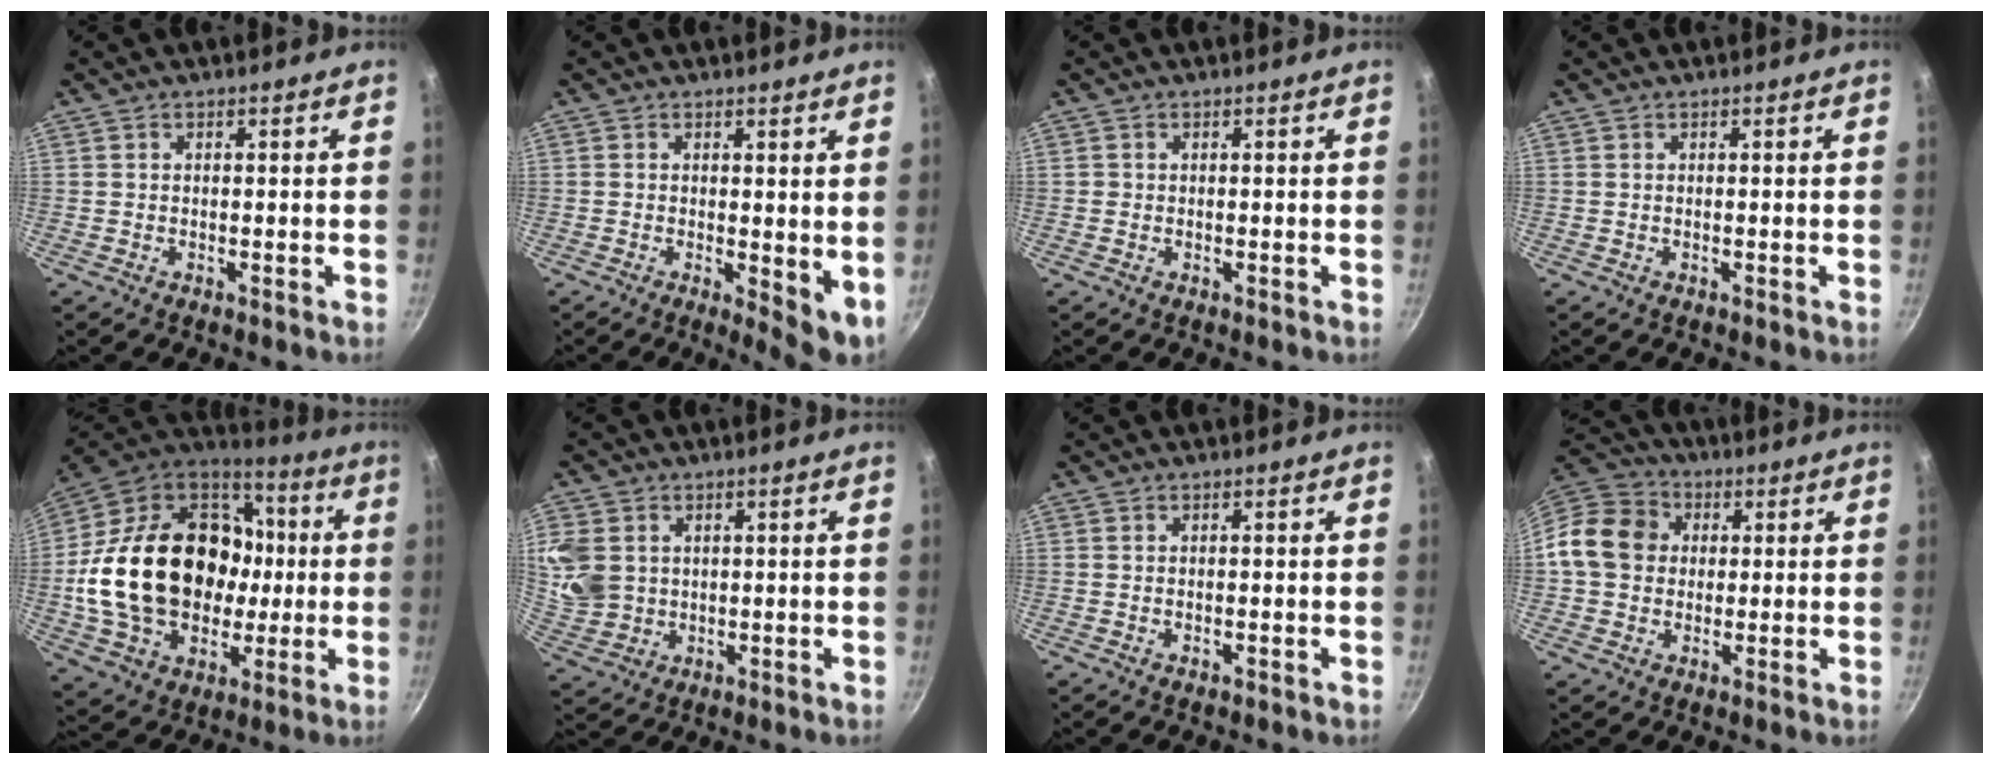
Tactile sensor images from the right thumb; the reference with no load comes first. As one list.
[{"total": 5.8, "force": [0.2, 2.3, 5.4], "torque": [-0.067, -0.010, 0.005]}, {"total": 0.5, "force": [0.0, 0.5, 0.1], "torque": [0.000, 0.002, -0.001]}, {"total": 0.0}, {"total": 31.4, "force": [-0.2, 22.9, 21.4], "torque": [-0.369, 0.040, 0.014]}, {"total": 11.4, "force": [2.1, 9.5, 5.8], "torque": [-0.122, -0.011, 0.050]}, {"total": 0.7, "force": [-0.3, 0.3, 0.5], "torque": [-0.007, 0.002, -0.004]}, {"total": 12.1, "force": [1.1, 10.4, 6.1], "torque": [-0.092, 0.023, 0.001]}]